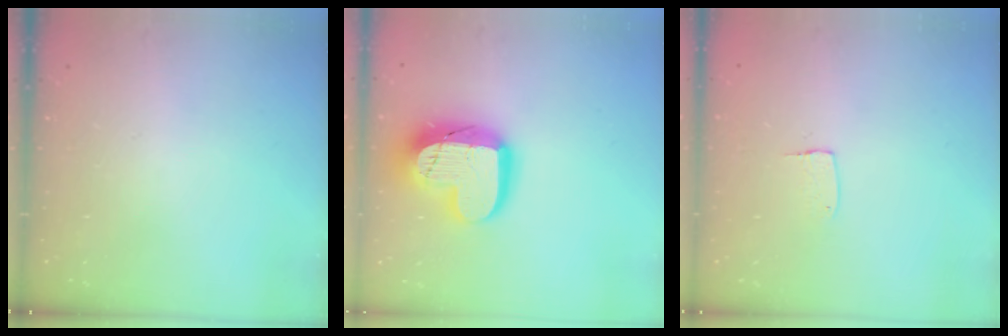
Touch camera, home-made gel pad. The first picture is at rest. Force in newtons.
{"total": 18.4, "press": 18.3, "slide": 1.4}
{"total": 4.3, "press": 4.3, "slide": 0.4}